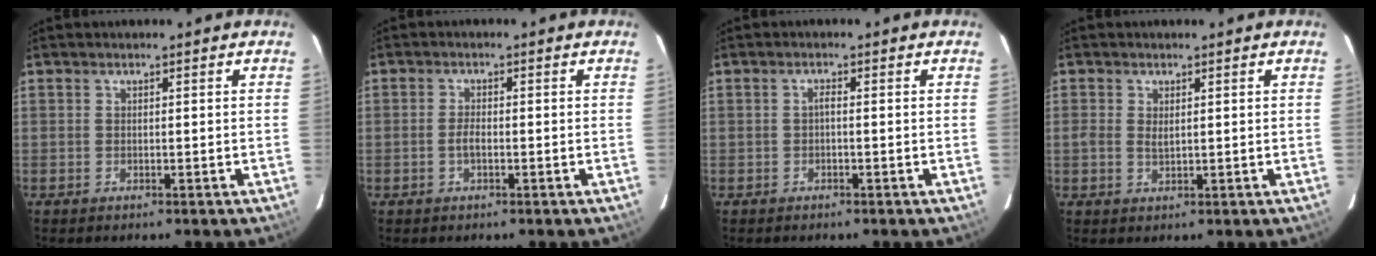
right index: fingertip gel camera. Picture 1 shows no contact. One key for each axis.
{"total": 1.9, "fx": -0.7, "fy": 0.6, "fz": 1.6, "tx": -0.035, "ty": 0.000, "tz": -0.013}
{"total": 0.9, "fx": -0.4, "fy": 0.2, "fz": 0.7, "tx": -0.010, "ty": 0.007, "tz": -0.009}
{"total": 1.9, "fx": 0.3, "fy": 1.0, "fz": 1.6, "tx": -0.031, "ty": 0.000, "tz": 0.006}